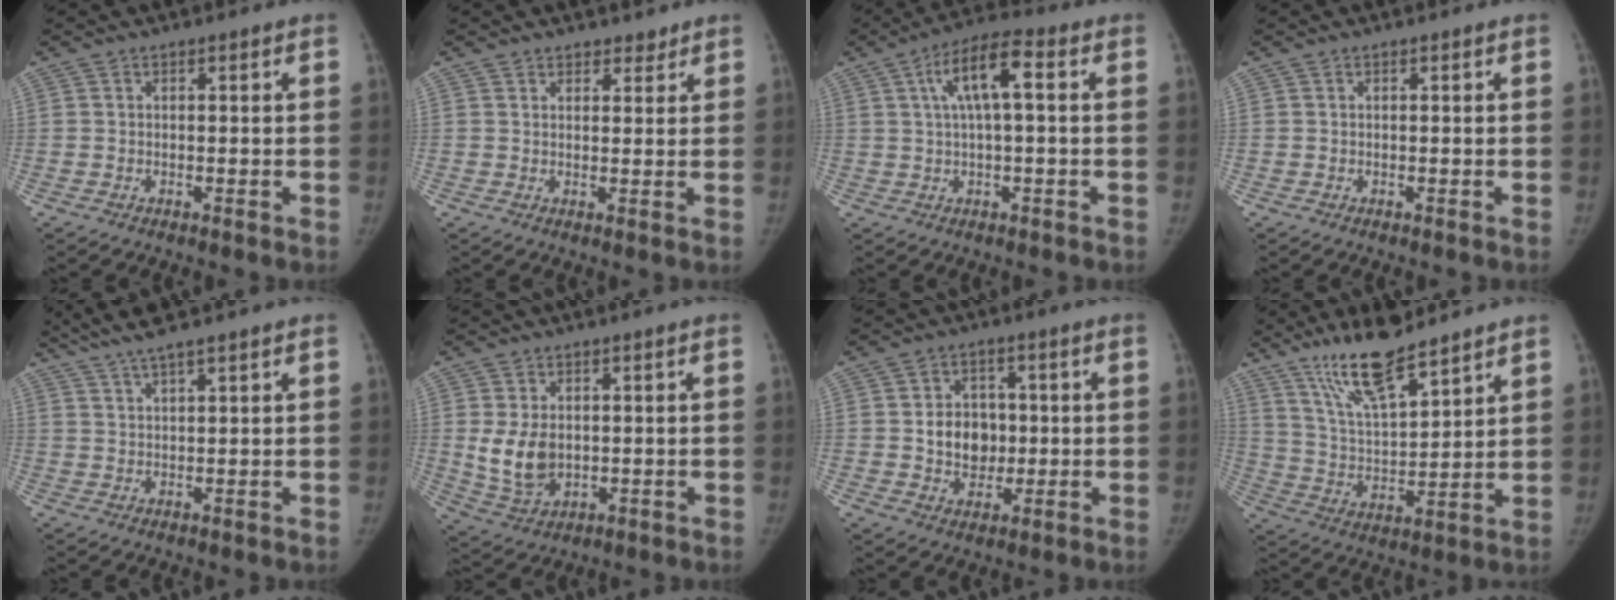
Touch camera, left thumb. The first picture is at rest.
{"total": 2.8, "force": [2.1, 1.7, 0.1], "torque": [0.030, -0.011, 0.023]}
{"total": 9.1, "force": [2.1, 2.8, 8.4], "torque": [-0.164, 0.025, 0.030]}
{"total": 0.0}
{"total": 6.5, "force": [5.2, 0.4, 3.8], "torque": [-0.080, -0.001, 0.103]}
{"total": 8.4, "force": [0.4, 6.0, 5.8], "torque": [-0.089, -0.011, 0.023]}
{"total": 8.3, "force": [0.2, 6.9, 4.5], "torque": [-0.031, 0.004, 0.004]}
{"total": 14.1, "force": [10.7, 3.4, 8.5], "torque": [-0.134, -0.061, 0.205]}